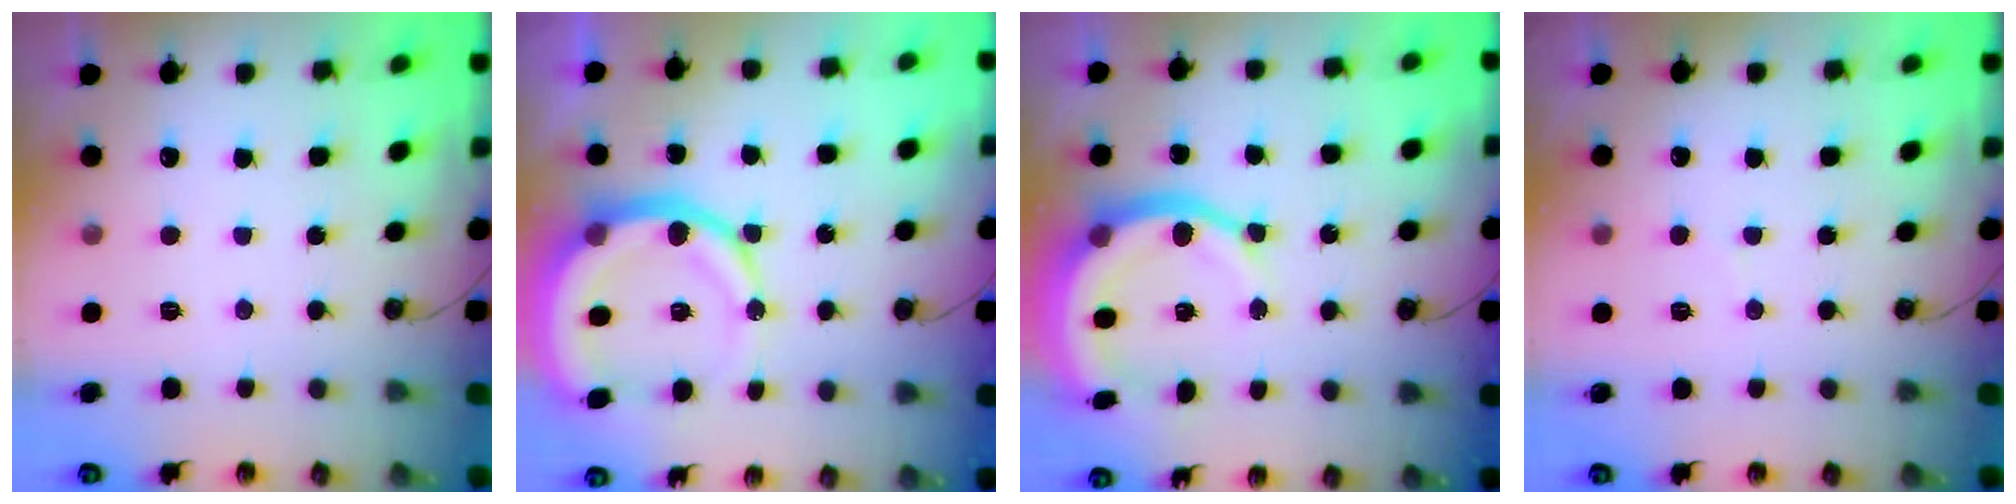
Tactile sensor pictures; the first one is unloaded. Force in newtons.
{"total": 16.6, "press": 16.3, "slide": 3.1}
{"total": 12.6, "press": 12.4, "slide": 2.2}
{"total": 3.3, "press": 3.3, "slide": 0.3}